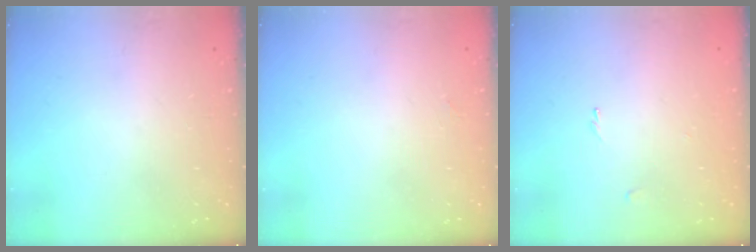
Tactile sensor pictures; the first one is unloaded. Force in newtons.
{"total": 2.0, "press": 2.0, "slide": 0.2}
{"total": 0.0}